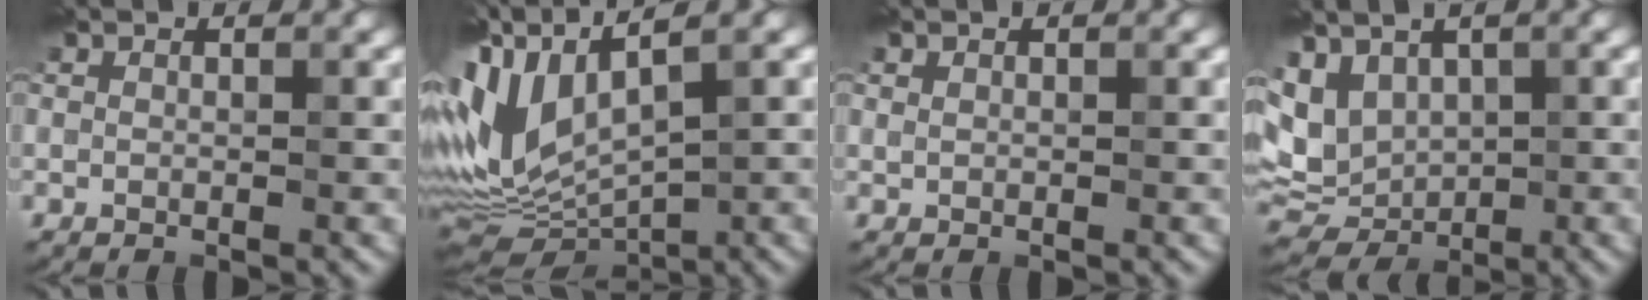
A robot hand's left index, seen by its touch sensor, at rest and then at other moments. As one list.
[{"total": 9.4, "force": [1.2, 4.4, 8.2], "torque": [-0.197, 0.002, 0.035]}, {"total": 0.0}, {"total": 7.4, "force": [1.6, 5.1, 5.2], "torque": [-0.104, 0.012, 0.044]}]